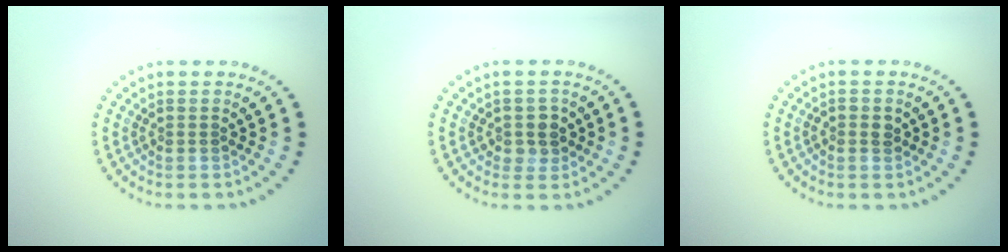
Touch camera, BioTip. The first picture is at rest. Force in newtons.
{"total": 1.9, "press": 1.7, "slide": 0.8}
{"total": 1.3, "press": 1.3, "slide": 0.1}